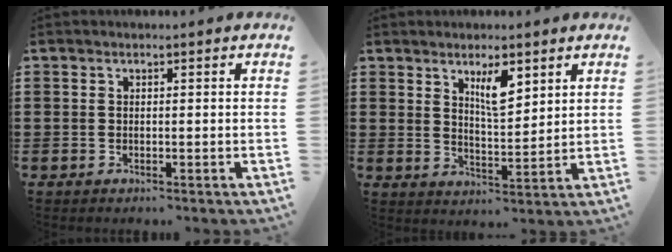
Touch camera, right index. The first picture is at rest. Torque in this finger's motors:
{"motor_torque": [0.13, 0.14, 0.40, 0.05]}